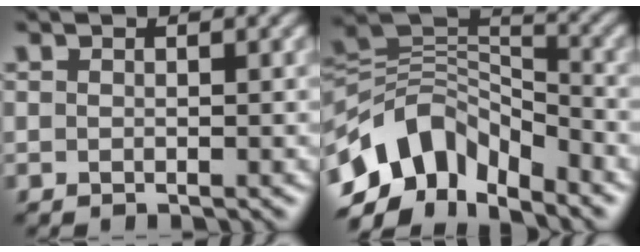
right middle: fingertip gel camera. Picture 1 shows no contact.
{"total": 9.8, "force": [-5.8, 5.5, 5.6], "torque": [-0.091, 0.008, -0.118]}